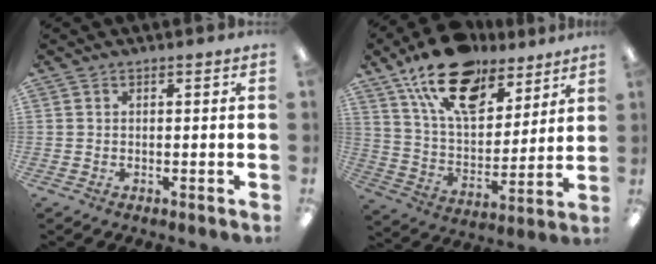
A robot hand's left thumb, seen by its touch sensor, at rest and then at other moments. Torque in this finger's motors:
{"motor_torque": [0.42, 0.48, 1.68, -1.09, 0.31]}